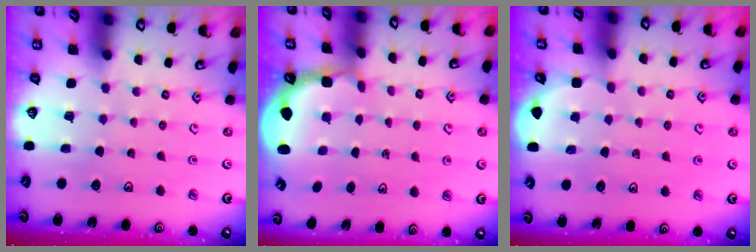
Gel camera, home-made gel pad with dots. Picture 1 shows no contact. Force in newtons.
{"total": 3.0, "press": 2.0, "slide": 2.2}
{"total": 1.8, "press": 1.8, "slide": 0.1}